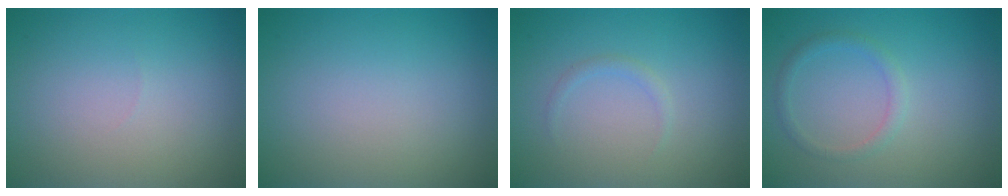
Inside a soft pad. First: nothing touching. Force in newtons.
{"total": 0.0}
{"total": 0.7, "press": 0.7, "slide": 0.1}
{"total": 1.4, "press": 1.3, "slide": 0.2}